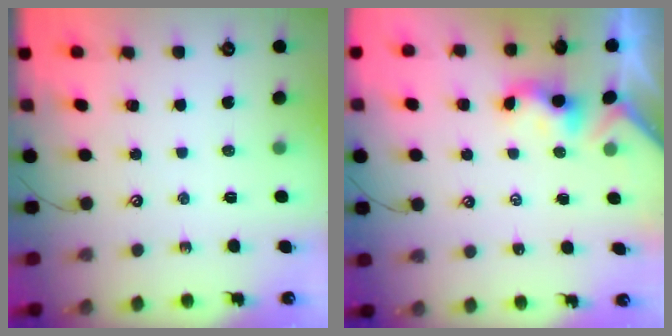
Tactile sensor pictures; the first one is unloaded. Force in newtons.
{"total": 1.1, "press": 1.0, "slide": 0.4}